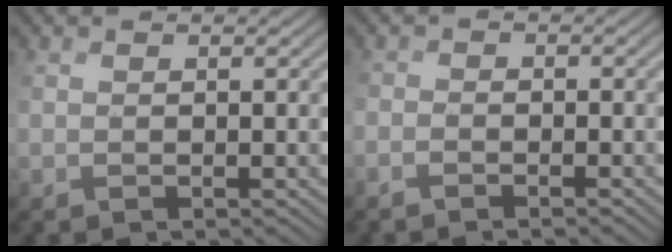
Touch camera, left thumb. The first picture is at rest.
{"total": 1.6, "force": [-1.5, 0.4, 0.5], "torque": [-0.005, 0.005, -0.025]}